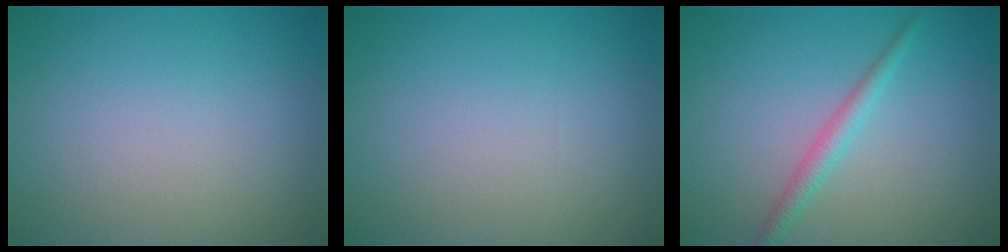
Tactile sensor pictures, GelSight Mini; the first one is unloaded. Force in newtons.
{"total": 0.0}
{"total": 1.8, "press": 1.8, "slide": 0.1}